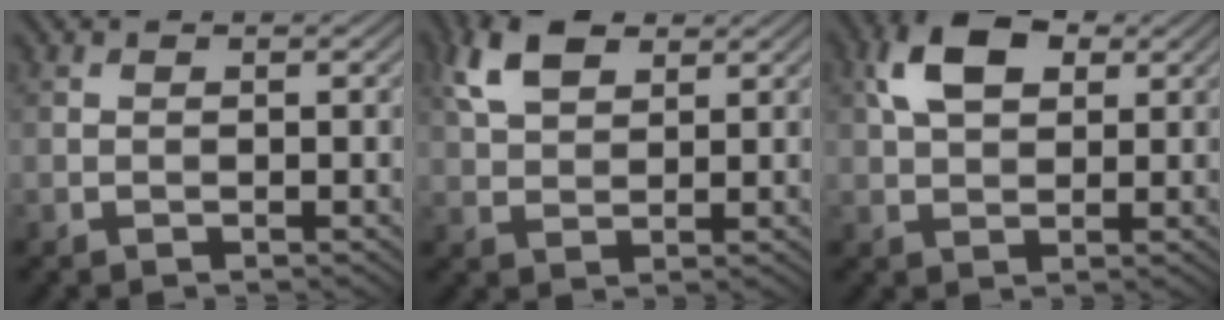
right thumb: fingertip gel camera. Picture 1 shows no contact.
{"total": 6.7, "force": [3.5, 3.5, 4.5], "torque": [-0.103, 0.012, 0.065]}
{"total": 7.2, "force": [2.7, 4.3, 5.1], "torque": [-0.105, 0.012, 0.043]}